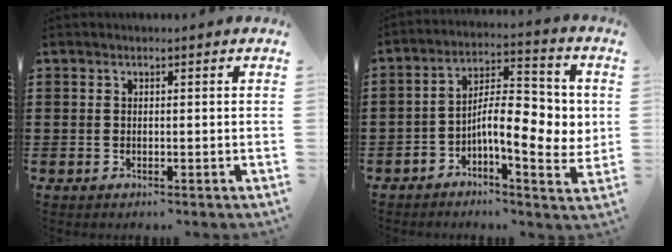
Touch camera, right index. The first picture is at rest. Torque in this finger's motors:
{"motor_torque": [1.15, -0.71, 0.38, 0.10]}